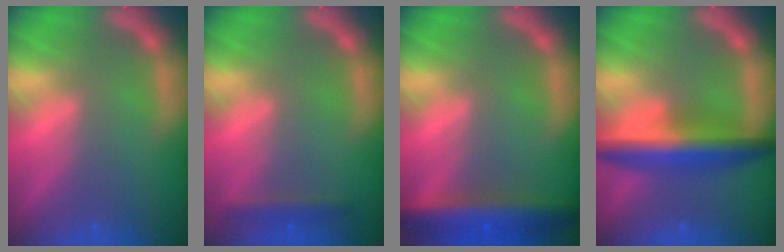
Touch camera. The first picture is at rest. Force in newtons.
{"total": 1.9}
{"total": 6.4}
{"total": 7.1}